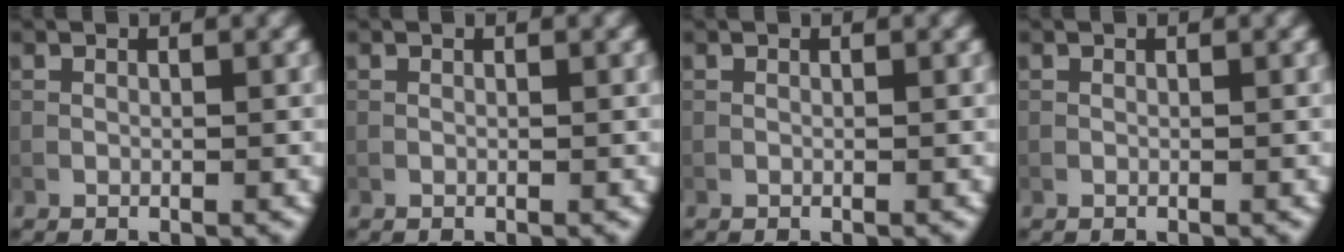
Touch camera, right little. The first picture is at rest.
{"total": 0.0}
{"total": 0.0}
{"total": 0.0}